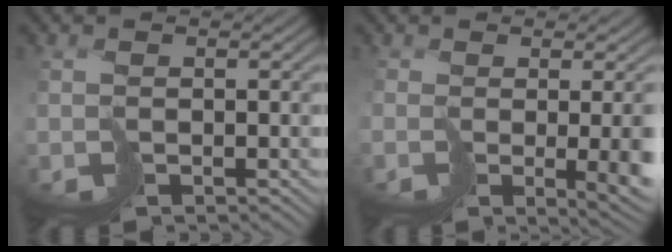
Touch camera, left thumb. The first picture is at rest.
{"total": 6.2, "force": [-0.9, 1.5, 6.0], "torque": [-0.062, -0.028, 0.020]}